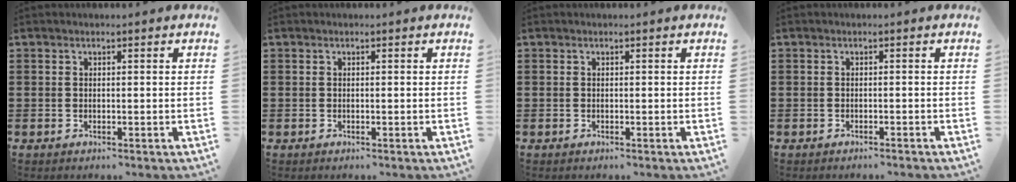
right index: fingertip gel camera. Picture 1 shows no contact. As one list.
[{"total": 0.0}, {"total": 0.0}, {"total": 0.6, "force": [-0.6, 0.0, 0.1], "torque": [-0.004, -0.002, -0.012]}]